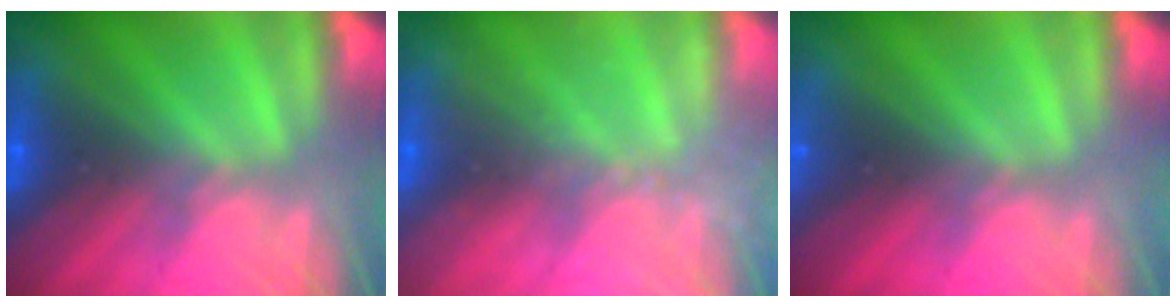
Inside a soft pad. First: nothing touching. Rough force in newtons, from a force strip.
{"total": 2.0}
{"total": 3.8}